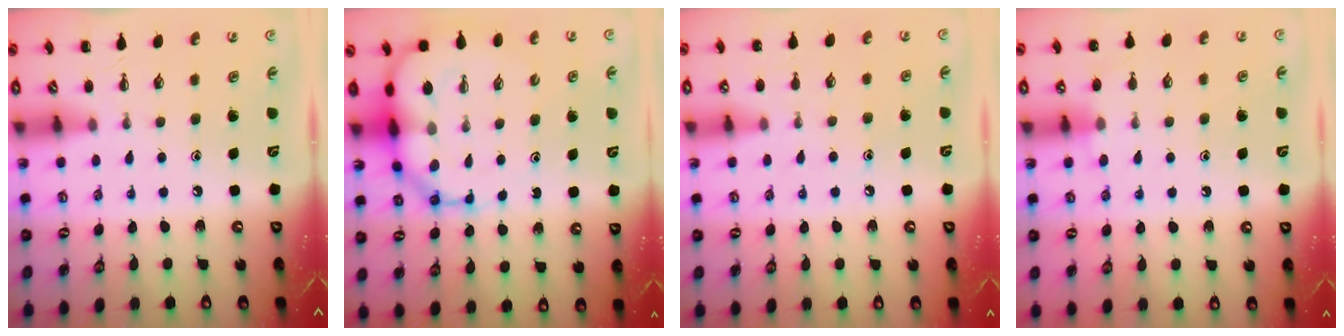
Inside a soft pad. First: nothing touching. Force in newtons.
{"total": 12.9, "press": 12.4, "slide": 3.5}
{"total": 4.1, "press": 4.0, "slide": 1.1}
{"total": 7.5, "press": 7.1, "slide": 2.2}